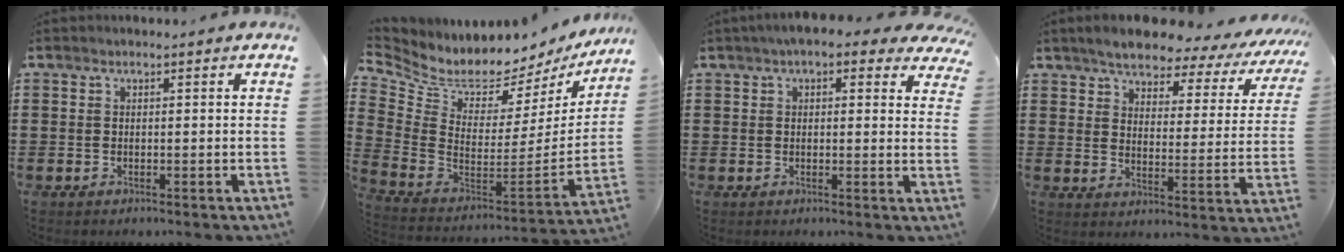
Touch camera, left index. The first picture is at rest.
{"total": 5.2, "force": [4.4, 2.4, 1.4], "torque": [-0.063, -0.050, 0.072]}
{"total": 3.7, "force": [2.9, 1.2, 2.1], "torque": [-0.051, -0.001, 0.051]}
{"total": 5.2, "force": [4.9, 1.1, 1.6], "torque": [-0.051, -0.032, 0.078]}